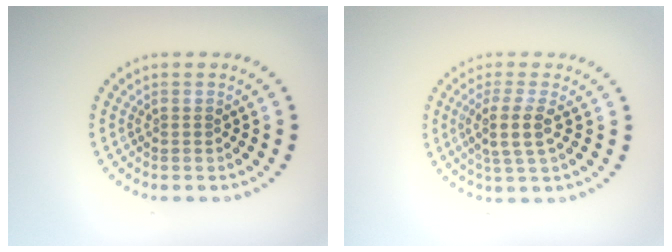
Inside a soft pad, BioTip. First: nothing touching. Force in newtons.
{"total": 2.8, "press": 2.3, "slide": 1.6}